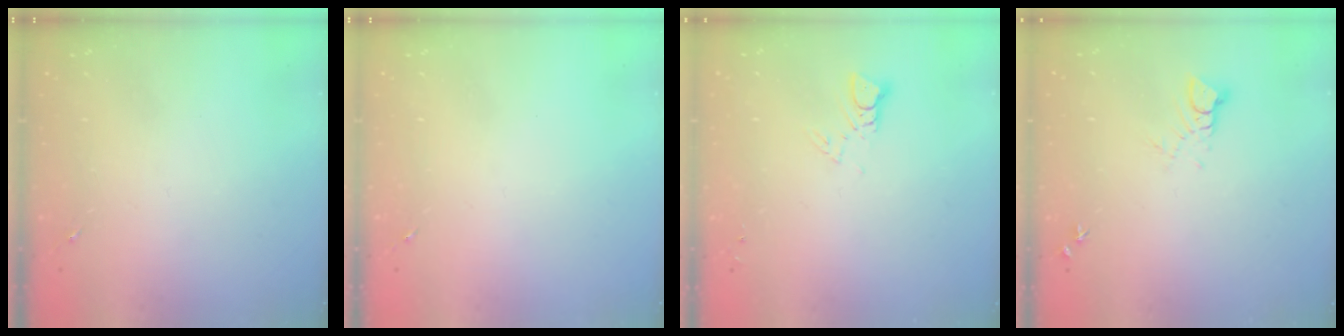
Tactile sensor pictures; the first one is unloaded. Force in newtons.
{"total": 0.0}
{"total": 3.2, "press": 3.2, "slide": 0.0}
{"total": 3.5, "press": 3.5, "slide": 0.2}